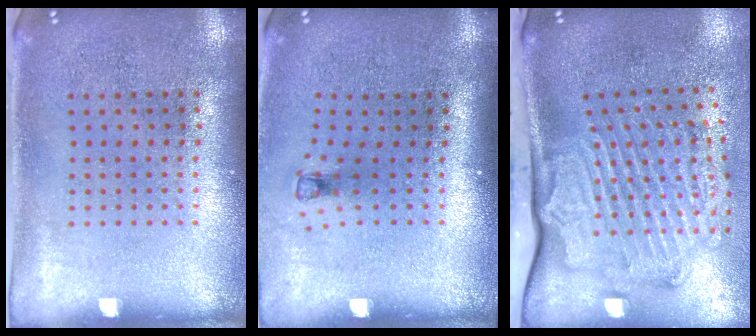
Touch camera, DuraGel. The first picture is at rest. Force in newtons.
{"total": 0.7, "press": 0.4, "slide": 0.6}
{"total": 2.5, "press": 2.2, "slide": 1.2}